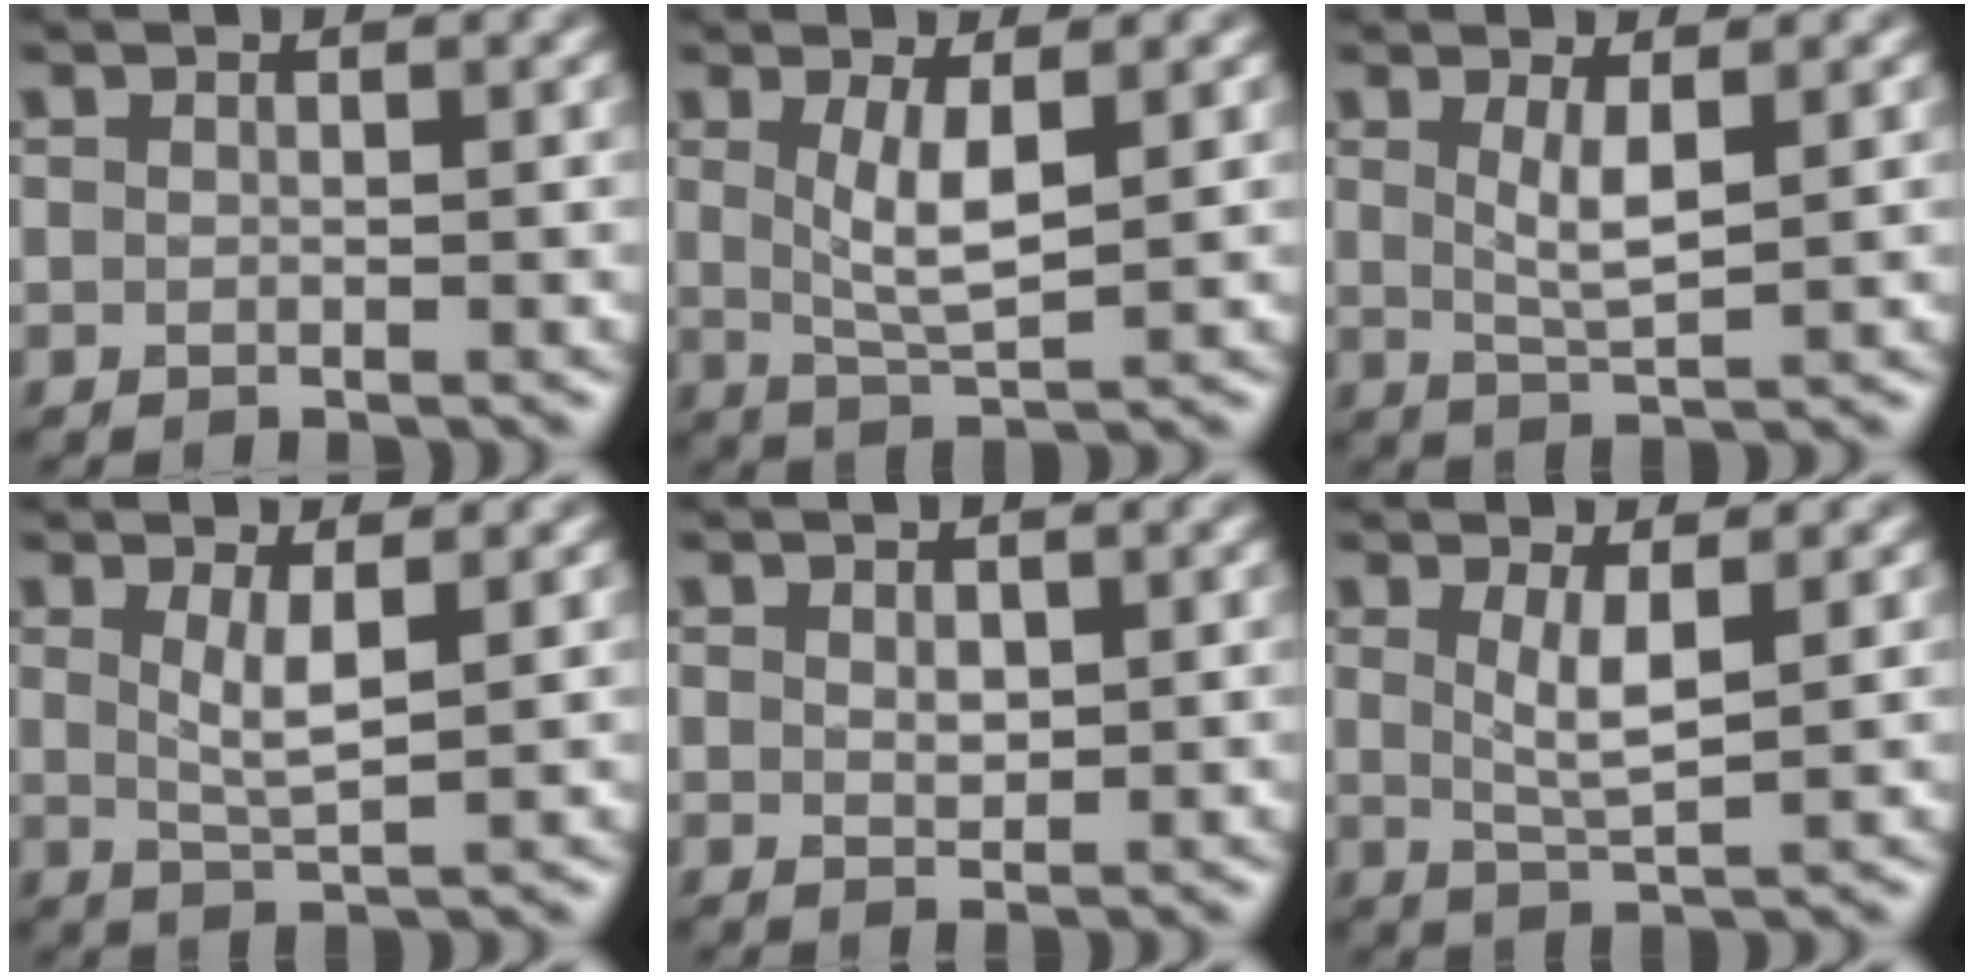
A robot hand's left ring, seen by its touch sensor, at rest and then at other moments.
{"total": 3.6, "force": [0.5, 1.0, 3.5], "torque": [-0.069, -0.008, 0.016]}
{"total": 2.5, "force": [0.5, 0.6, 2.4], "torque": [-0.047, -0.007, 0.015]}
{"total": 2.5, "force": [0.5, 0.6, 2.4], "torque": [-0.045, -0.007, 0.015]}
{"total": 0.9, "force": [0.2, 0.6, 0.6], "torque": [-0.012, -0.002, 0.010]}
{"total": 2.8, "force": [0.5, 0.7, 2.7], "torque": [-0.052, -0.008, 0.015]}